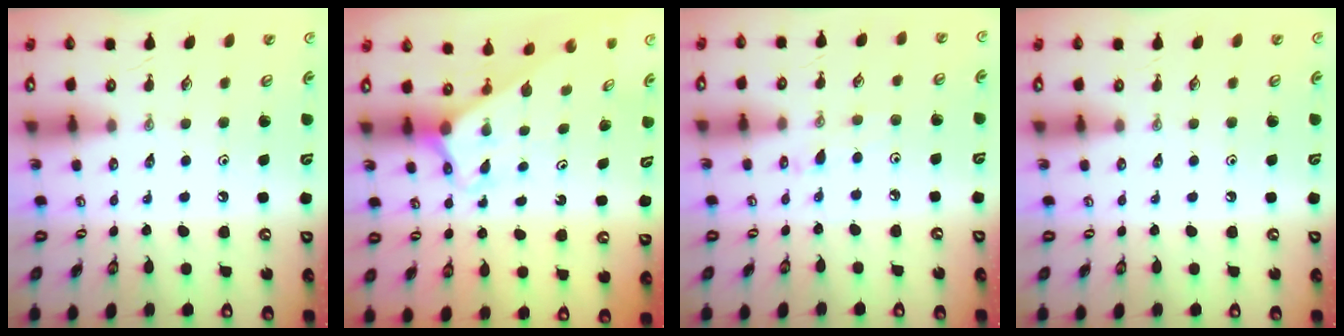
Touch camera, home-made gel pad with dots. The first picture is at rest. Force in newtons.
{"total": 2.4, "press": 2.4, "slide": 0.1}
{"total": 3.6, "press": 3.6, "slide": 0.4}
{"total": 0.0}